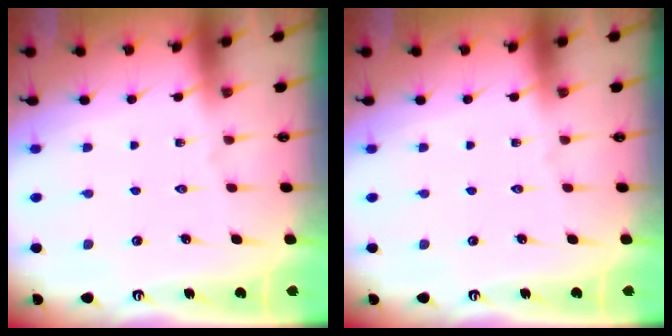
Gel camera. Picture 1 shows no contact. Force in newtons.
{"total": 0.0}